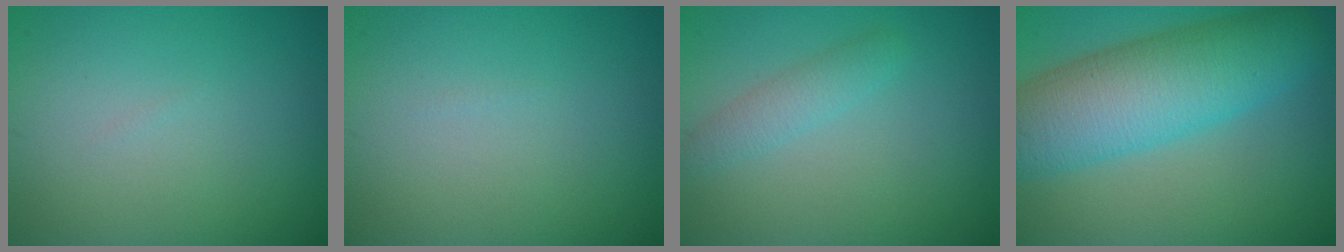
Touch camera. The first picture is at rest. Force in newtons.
{"total": 0.0}
{"total": 1.8, "press": 1.8, "slide": 0.1}
{"total": 9.2, "press": 9.2, "slide": 0.1}